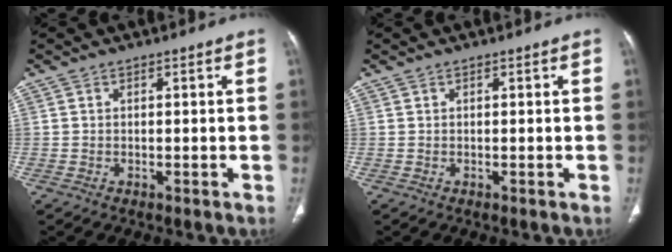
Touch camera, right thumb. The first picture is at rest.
{"total": 0.0}